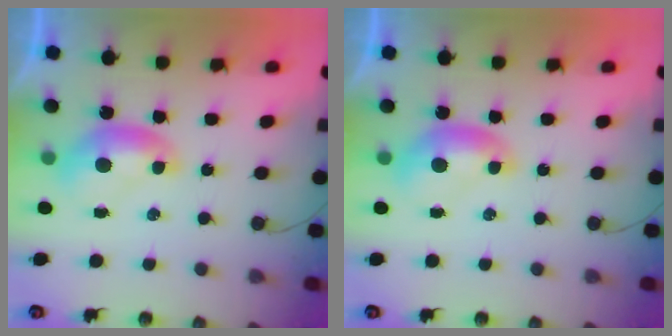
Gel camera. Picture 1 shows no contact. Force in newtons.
{"total": 0.0}